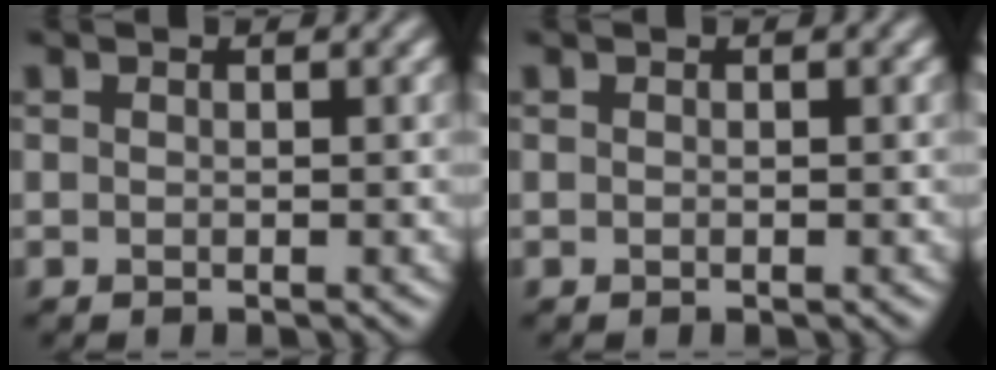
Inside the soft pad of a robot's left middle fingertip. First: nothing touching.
{"total": 0.0}